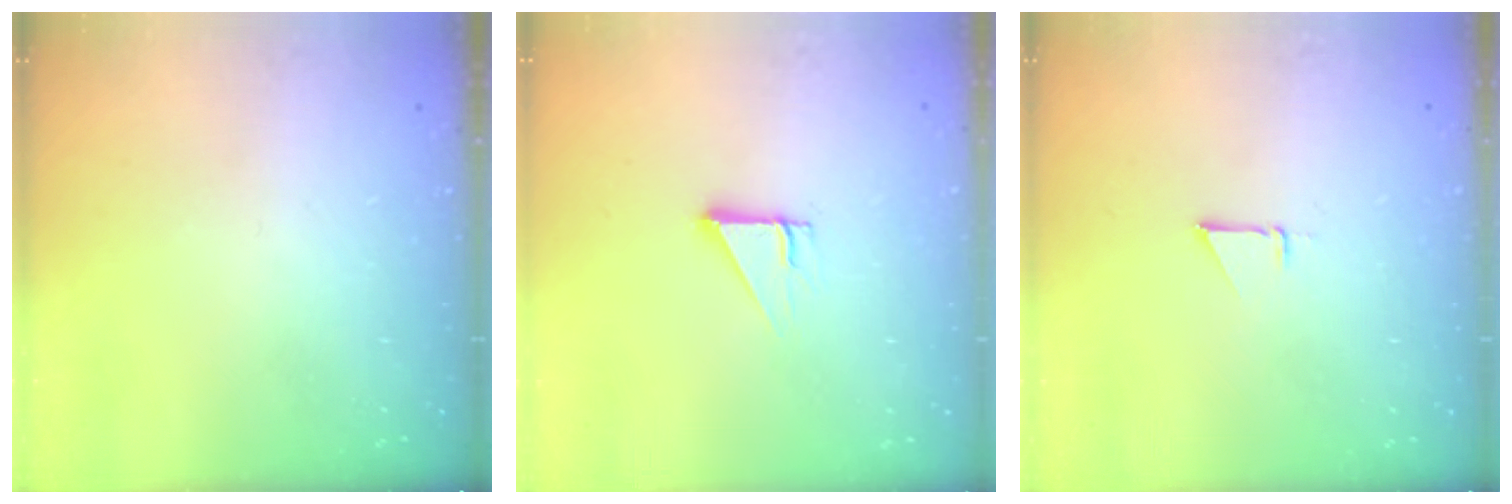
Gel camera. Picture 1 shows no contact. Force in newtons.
{"total": 2.7, "press": 2.7, "slide": 0.1}
{"total": 1.9, "press": 1.9, "slide": 0.0}